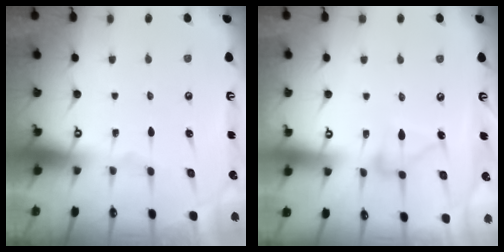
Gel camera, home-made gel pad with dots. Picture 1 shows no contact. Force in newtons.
{"total": 8.5, "press": 8.5, "slide": 0.4}